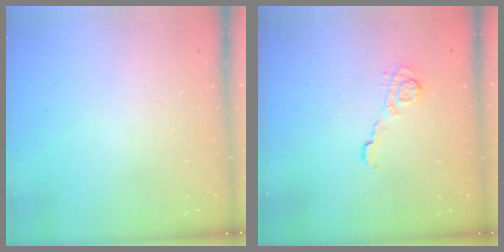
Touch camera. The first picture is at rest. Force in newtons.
{"total": 5.8, "press": 5.7, "slide": 0.8}